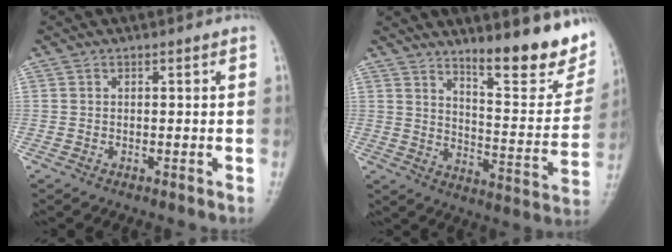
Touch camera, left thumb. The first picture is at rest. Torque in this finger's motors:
{"motor_torque": [0.89, 0.40, 0.42, -0.38, 0.04]}